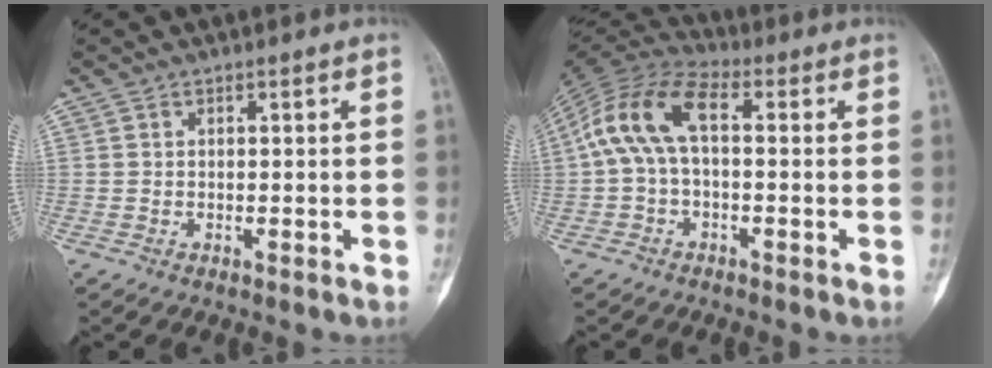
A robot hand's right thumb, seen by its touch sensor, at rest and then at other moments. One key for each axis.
{"total": 11.7, "fx": 0.7, "fy": 6.1, "fz": 10.0, "tx": -0.203, "ty": 0.039, "tz": 0.000}